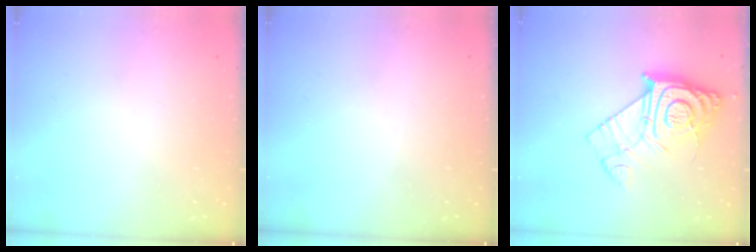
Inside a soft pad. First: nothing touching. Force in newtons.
{"total": 0.0}
{"total": 14.9, "press": 14.8, "slide": 1.0}